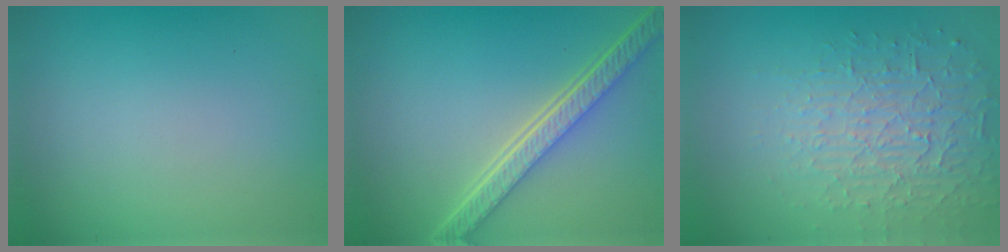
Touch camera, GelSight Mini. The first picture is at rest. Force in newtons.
{"total": 5.5, "press": 4.1, "slide": 3.8}
{"total": 3.6, "press": 3.3, "slide": 1.6}